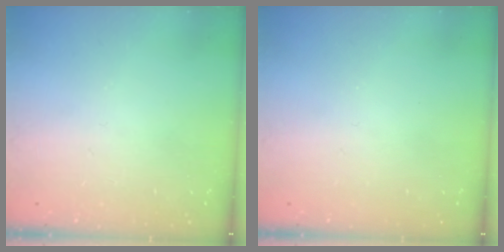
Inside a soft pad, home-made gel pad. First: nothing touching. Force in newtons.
{"total": 0.0}